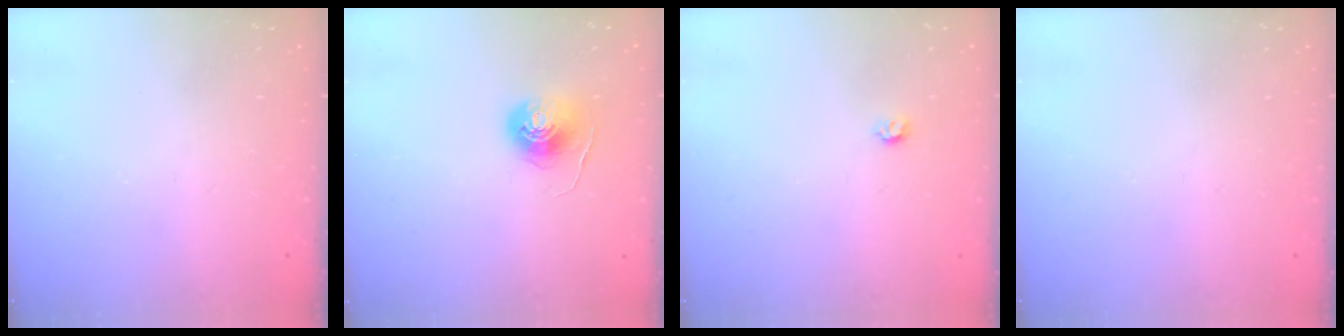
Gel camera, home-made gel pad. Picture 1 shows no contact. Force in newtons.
{"total": 7.7, "press": 7.7, "slide": 0.4}
{"total": 3.5, "press": 3.5, "slide": 0.5}
{"total": 0.0}